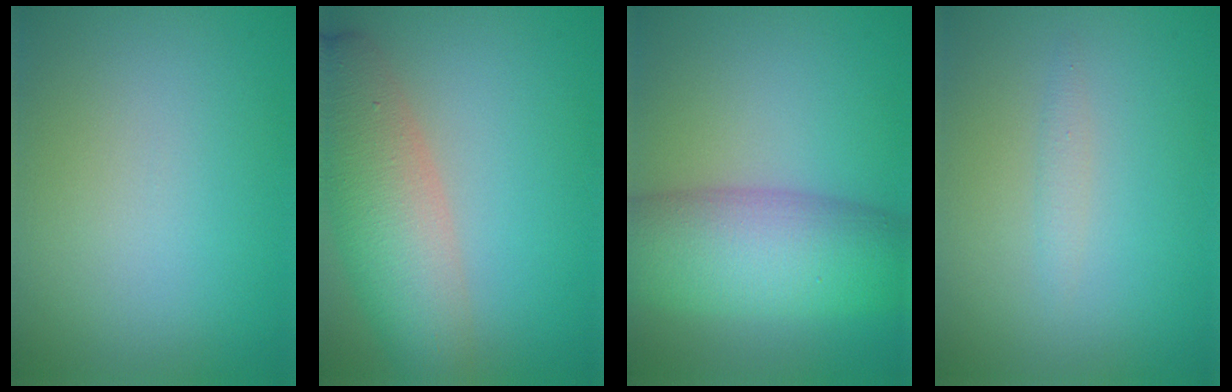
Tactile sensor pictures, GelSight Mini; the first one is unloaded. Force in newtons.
{"total": 7.5, "press": 7.5, "slide": 0.4}
{"total": 8.5, "press": 8.5, "slide": 0.2}
{"total": 1.0, "press": 1.0, "slide": 0.0}